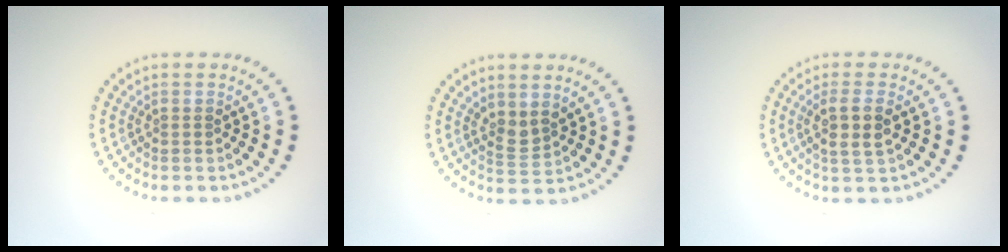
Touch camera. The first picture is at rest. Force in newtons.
{"total": 1.9, "press": 1.4, "slide": 1.2}
{"total": 2.6, "press": 2.4, "slide": 1.0}